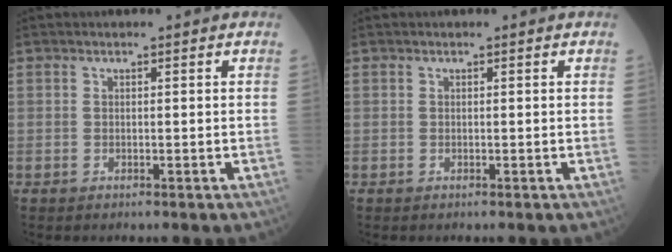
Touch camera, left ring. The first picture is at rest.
{"total": 0.0}